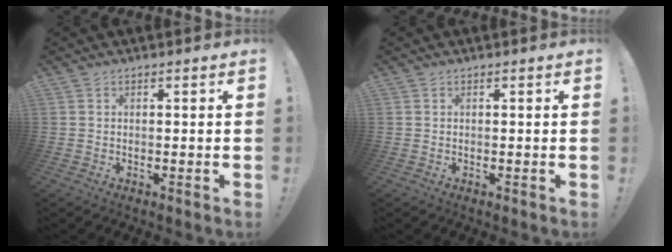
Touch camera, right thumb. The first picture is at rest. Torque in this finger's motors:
{"motor_torque": [0.00, 0.00, -0.11, 0.11, 0.01]}